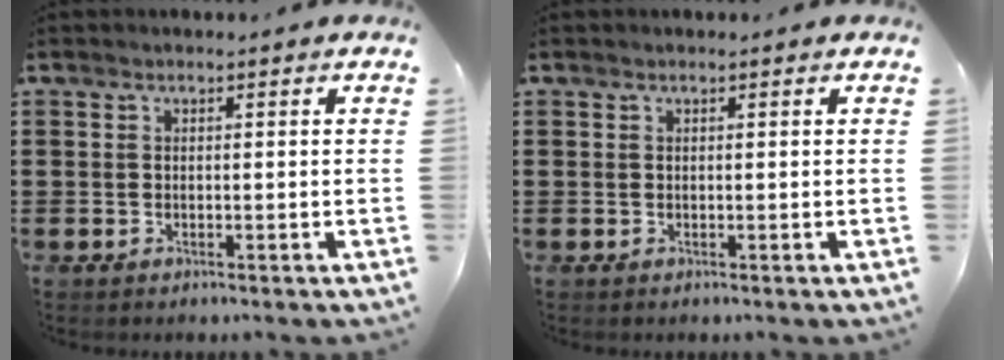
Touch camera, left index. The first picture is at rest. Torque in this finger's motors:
{"motor_torque": [-0.12, 0.35, -0.06, -0.01]}